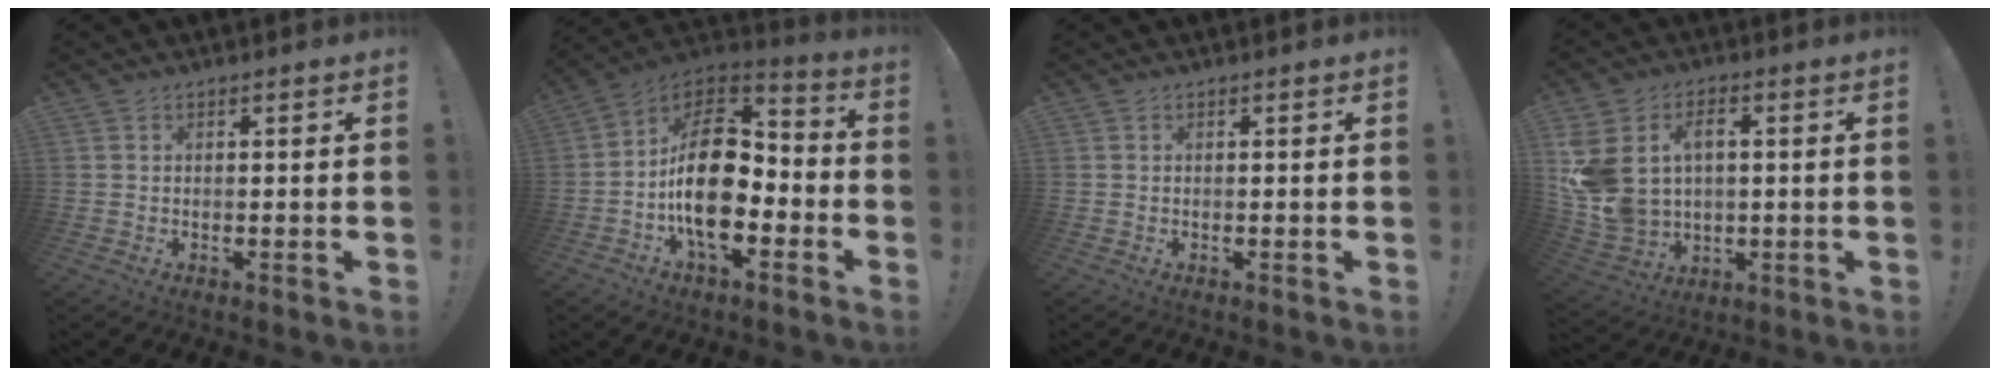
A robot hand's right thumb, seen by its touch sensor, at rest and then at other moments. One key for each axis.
{"total": 20.8, "fx": -2.5, "fy": 12.2, "fz": 16.7, "tx": -0.298, "ty": 0.022, "tz": -0.032}
{"total": 0.0}
{"total": 13.6, "fx": 3.6, "fy": 10.1, "fz": 8.4, "tx": -0.179, "ty": -0.019, "tz": 0.070}